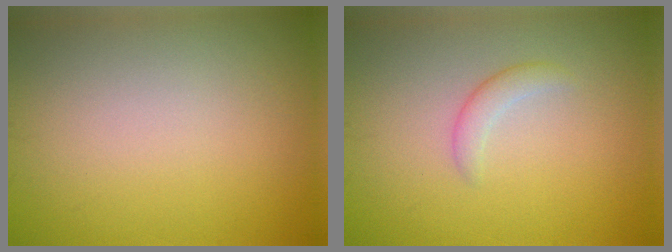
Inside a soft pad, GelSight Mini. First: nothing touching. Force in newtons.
{"total": 1.5, "press": 1.5, "slide": 0.0}